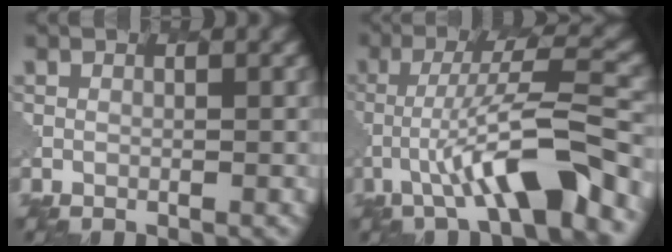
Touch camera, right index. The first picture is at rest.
{"total": 7.8, "force": [-3.3, 1.1, 6.9], "torque": [-0.109, 0.019, -0.050]}